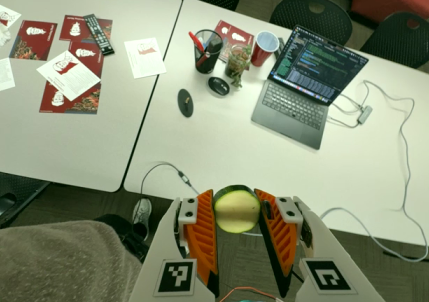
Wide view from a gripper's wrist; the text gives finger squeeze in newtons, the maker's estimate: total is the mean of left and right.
{"total": 11.5, "left": 11.5, "right": 11.5}